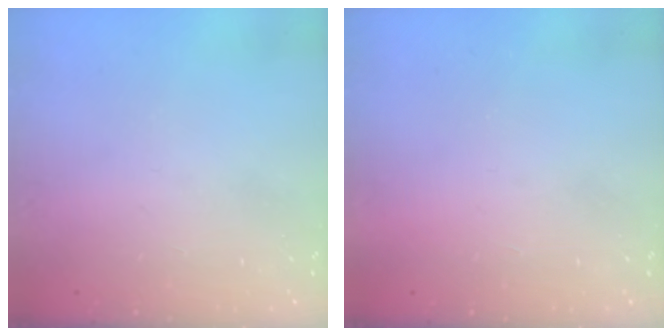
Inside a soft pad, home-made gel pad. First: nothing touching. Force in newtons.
{"total": 1.6, "press": 1.6, "slide": 0.1}